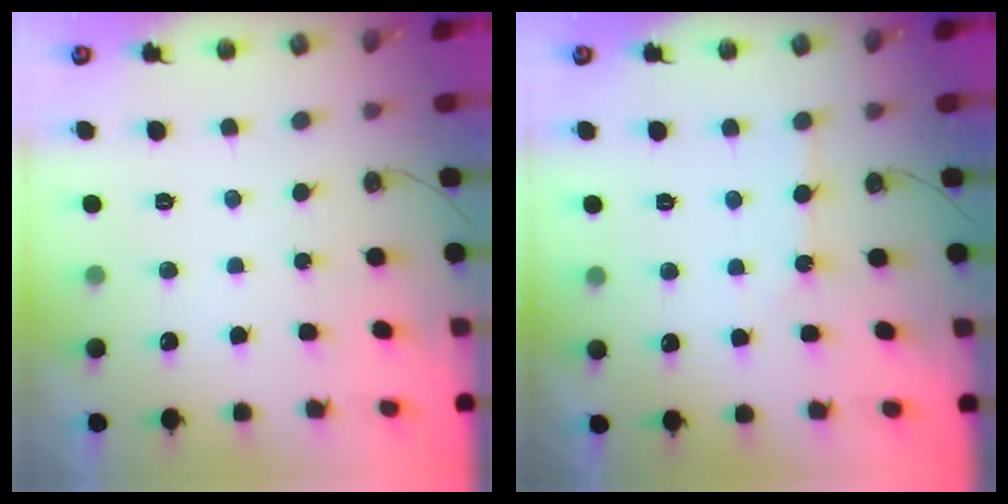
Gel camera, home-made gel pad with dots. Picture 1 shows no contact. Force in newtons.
{"total": 1.8, "press": 1.7, "slide": 0.4}